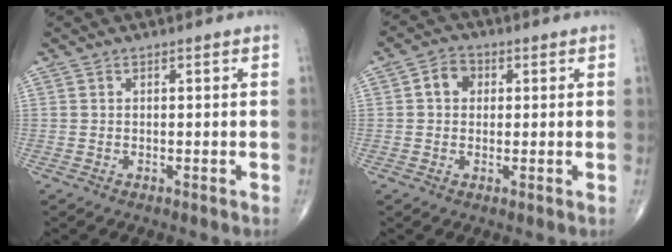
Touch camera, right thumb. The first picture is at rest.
{"total": 4.1, "force": [0.8, 3.3, 2.3], "torque": [-0.024, 0.010, 0.008]}